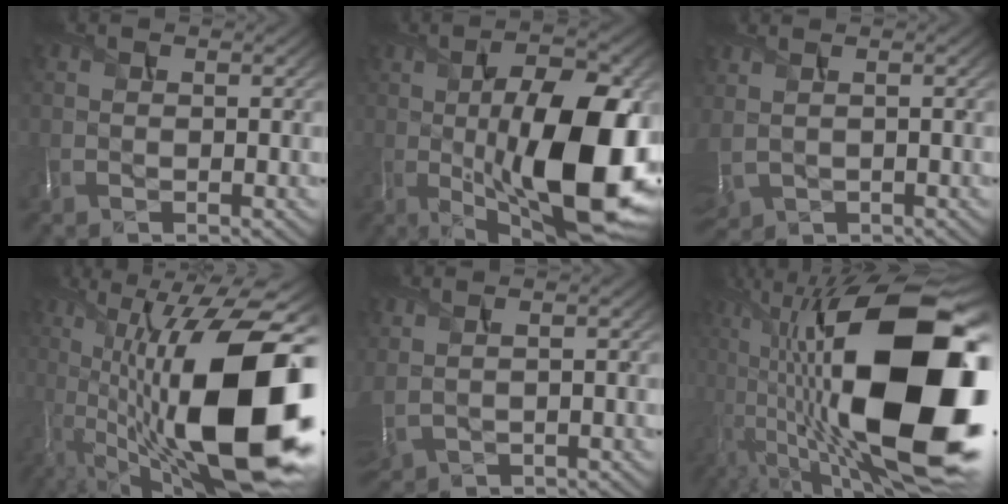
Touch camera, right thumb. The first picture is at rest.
{"total": 16.9, "force": [-1.5, 6.5, 15.5], "torque": [-0.223, 0.009, -0.029]}
{"total": 2.4, "force": [1.0, 1.5, 1.6], "torque": [-0.047, 0.003, 0.033]}
{"total": 20.2, "force": [-2.2, 7.6, 18.5], "torque": [-0.312, 0.006, -0.035]}
{"total": 2.7, "force": [1.7, 1.2, 1.8], "torque": [-0.046, 0.012, 0.033]}
{"total": 21.8, "force": [-1.5, 9.4, 19.6], "torque": [-0.360, -0.009, -0.021]}